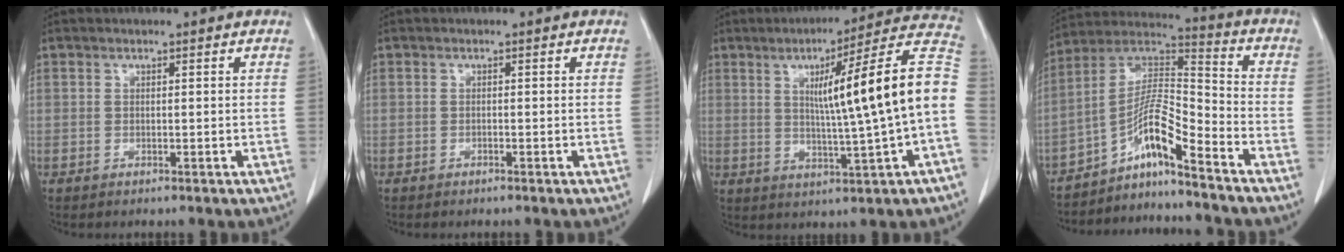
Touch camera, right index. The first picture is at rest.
{"total": 0.0}
{"total": 17.9, "force": [0.9, -0.8, 17.8], "torque": [-0.245, 0.022, 0.006]}
{"total": 10.1, "force": [-6.9, 0.5, 7.4], "torque": [-0.145, 0.023, -0.125]}